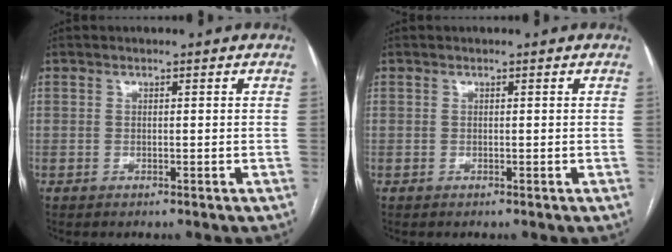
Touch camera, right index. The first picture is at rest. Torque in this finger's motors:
{"motor_torque": [0.00, 0.00, 0.02, 0.00]}